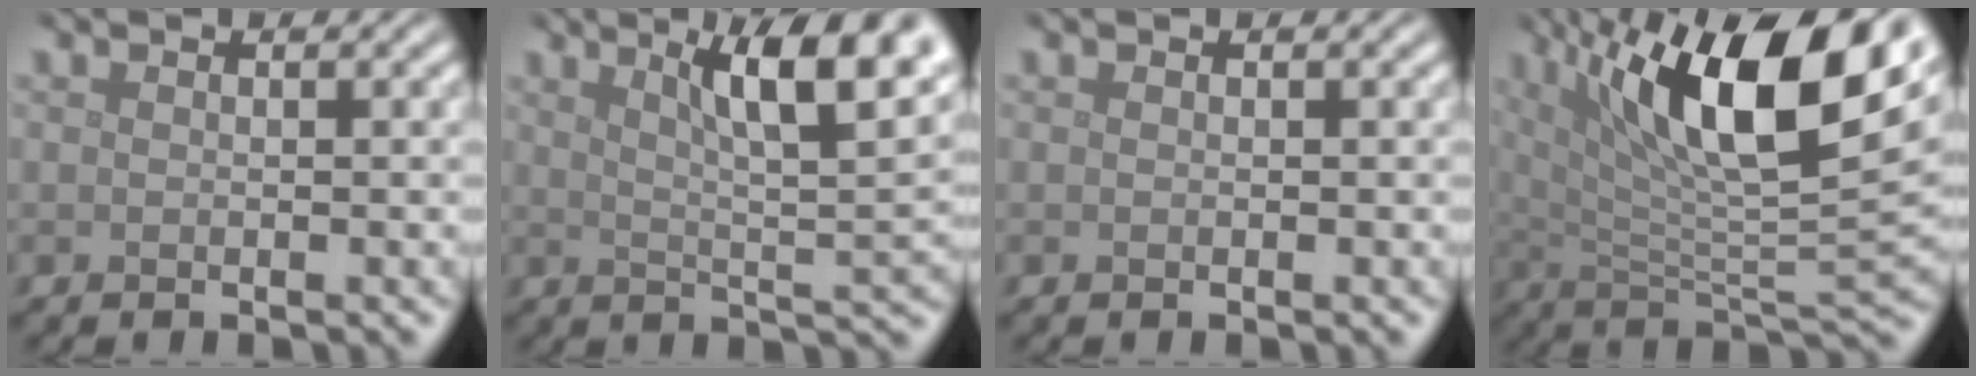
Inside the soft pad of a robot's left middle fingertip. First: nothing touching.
{"total": 10.2, "force": [4.7, 2.8, 8.6], "torque": [-0.098, 0.016, 0.065]}
{"total": 0.0}
{"total": 14.1, "force": [6.6, 4.2, 11.7], "torque": [-0.186, 0.003, 0.115]}